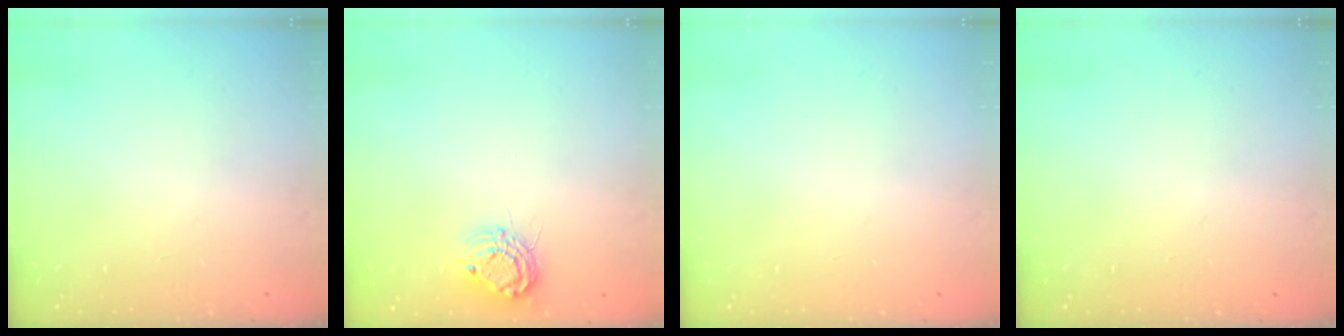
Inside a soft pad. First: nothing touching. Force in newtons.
{"total": 8.9, "press": 8.8, "slide": 0.7}
{"total": 0.0}
{"total": 0.0}